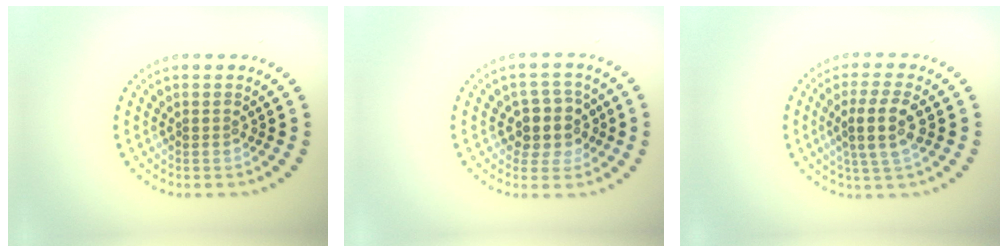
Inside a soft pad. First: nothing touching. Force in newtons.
{"total": 3.5, "press": 3.2, "slide": 1.6}
{"total": 4.2, "press": 3.9, "slide": 1.6}